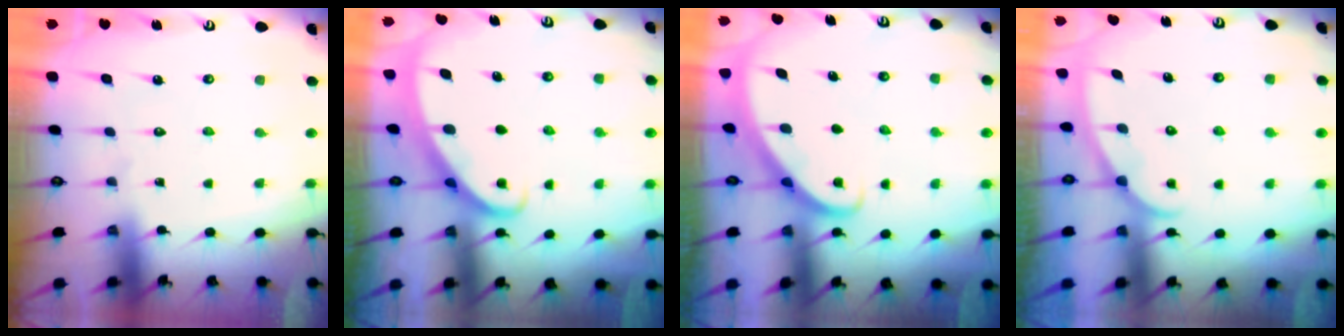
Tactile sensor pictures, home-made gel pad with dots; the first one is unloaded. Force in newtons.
{"total": 2.3, "press": 2.3, "slide": 0.2}
{"total": 2.8, "press": 2.8, "slide": 0.2}
{"total": 1.5, "press": 1.4, "slide": 0.2}